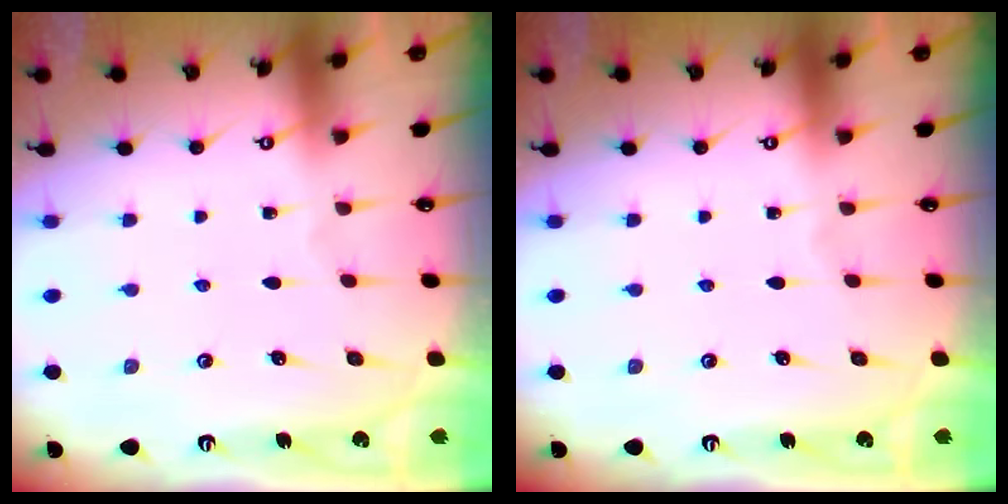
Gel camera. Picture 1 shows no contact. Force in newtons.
{"total": 0.0}